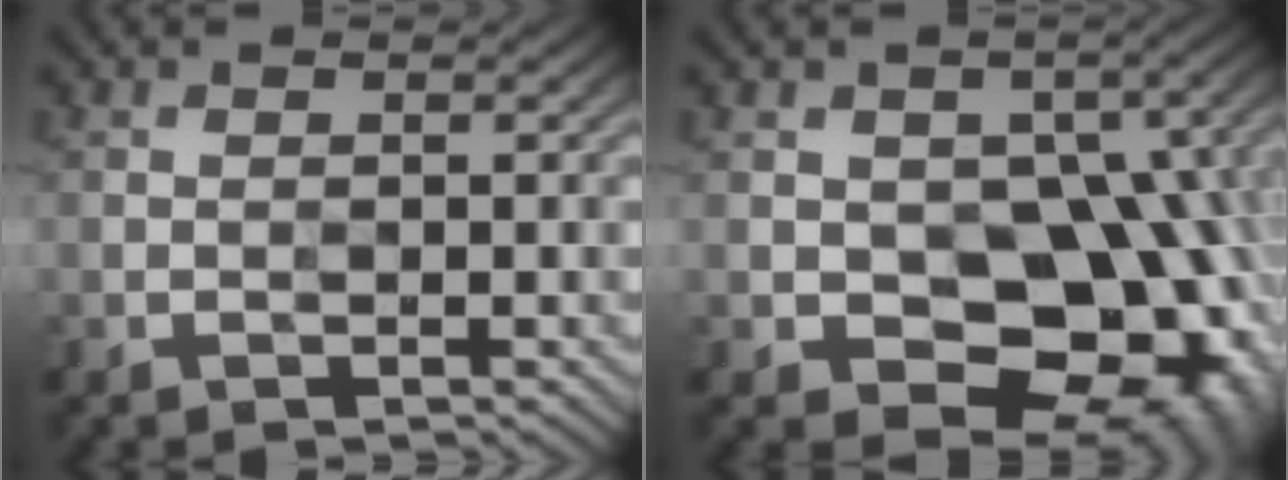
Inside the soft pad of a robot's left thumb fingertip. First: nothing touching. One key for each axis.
{"total": 16.5, "fx": -3.6, "fy": 12.2, "fz": 10.6, "tx": -0.096, "ty": 0.005, "tz": -0.056}